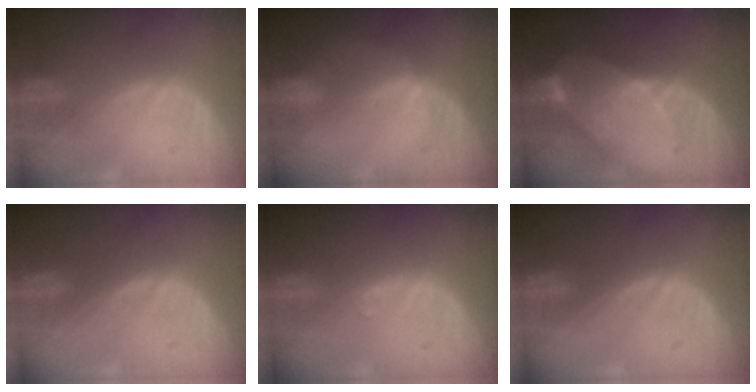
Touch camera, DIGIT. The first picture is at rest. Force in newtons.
{"total": 1.2, "press": 0.7, "slide": 0.9}
{"total": 8.4, "press": 7.5, "slide": 3.8}
{"total": 0.0}
{"total": 0.6, "press": 0.5, "slide": 0.4}
{"total": 0.0}